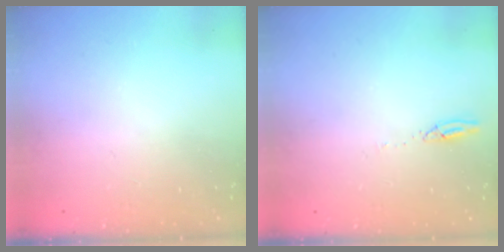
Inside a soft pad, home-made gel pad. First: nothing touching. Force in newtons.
{"total": 2.7, "press": 2.7, "slide": 0.2}